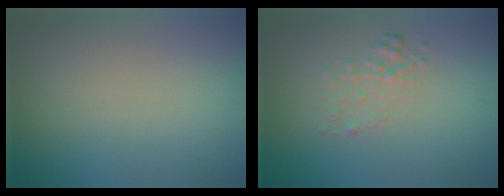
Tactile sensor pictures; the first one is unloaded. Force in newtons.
{"total": 1.5, "press": 1.5, "slide": 0.0}